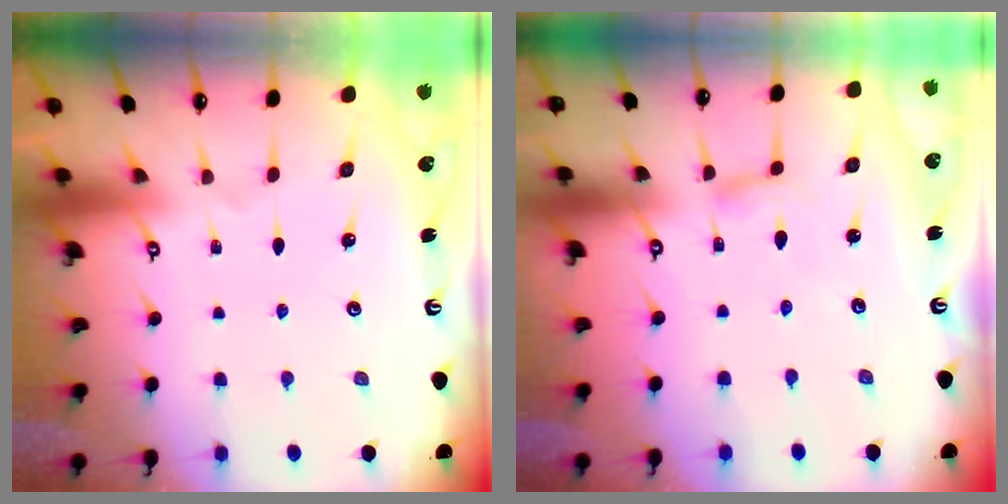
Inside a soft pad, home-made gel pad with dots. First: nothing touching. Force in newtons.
{"total": 1.9, "press": 1.9, "slide": 0.1}